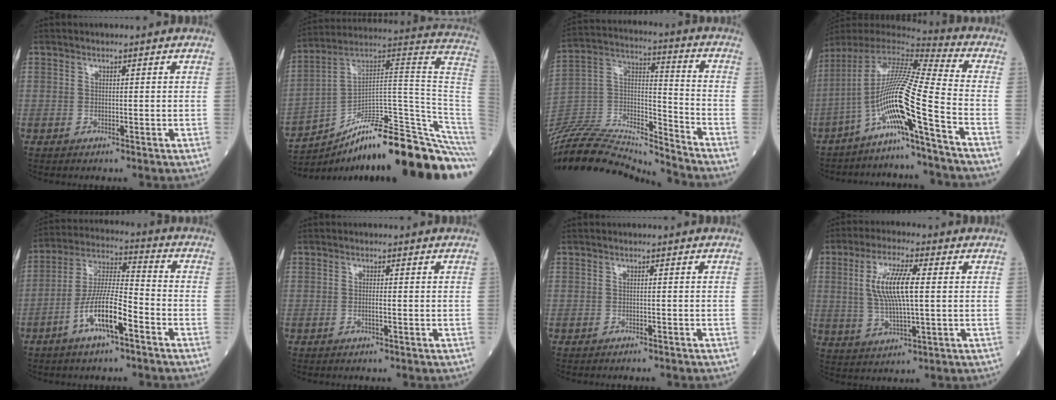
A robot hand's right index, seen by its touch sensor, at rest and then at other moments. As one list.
[{"total": 24.8, "force": [-17.5, 1.5, 17.5], "torque": [-0.160, 0.056, -0.269]}, {"total": 22.6, "force": [-21.9, 1.4, 5.6], "torque": [-0.118, 0.019, -0.373]}, {"total": 14.6, "force": [-7.4, -2.3, 12.4], "torque": [-0.240, 0.006, -0.142]}, {"total": 10.7, "force": [-5.1, 1.9, 9.3], "torque": [-0.186, 0.003, -0.098]}, {"total": 1.0, "force": [-0.4, 0.1, 1.0], "torque": [-0.019, 0.001, -0.009]}, {"total": 1.6, "force": [-1.5, 0.2, 0.6], "torque": [-0.011, -0.001, -0.018]}, {"total": 9.6, "force": [1.4, 1.8, 9.4], "torque": [-0.193, 0.004, 0.030]}]